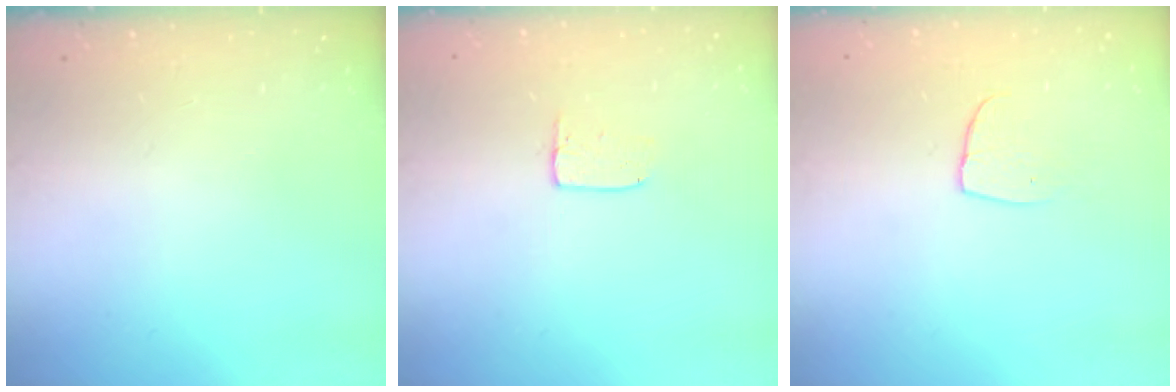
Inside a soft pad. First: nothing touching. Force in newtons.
{"total": 3.4, "press": 3.4, "slide": 0.3}
{"total": 6.5, "press": 6.5, "slide": 0.5}